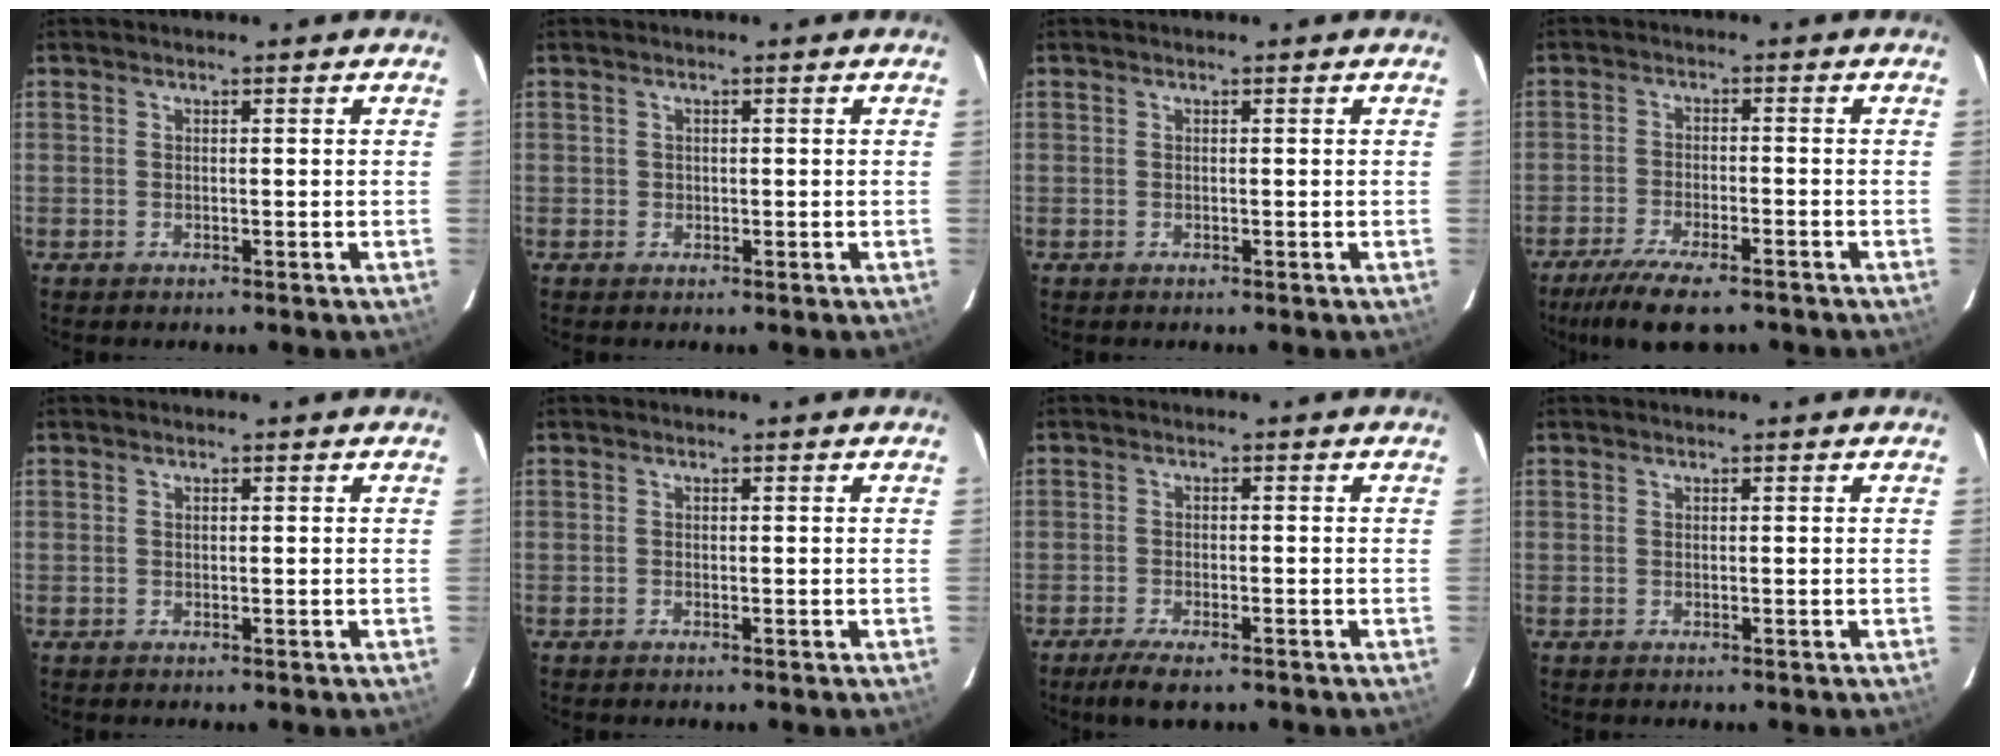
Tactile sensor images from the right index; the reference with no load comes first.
{"total": 0.8, "force": [0.0, 0.8, 0.0], "torque": [0.003, 0.001, 0.000]}
{"total": 0.0}
{"total": 10.7, "force": [-8.4, 2.7, 6.1], "torque": [-0.139, -0.027, -0.144]}
{"total": 0.0}
{"total": 0.0}
{"total": 5.5, "force": [-4.1, 1.4, 3.4], "torque": [-0.081, -0.014, -0.072]}
{"total": 0.0}